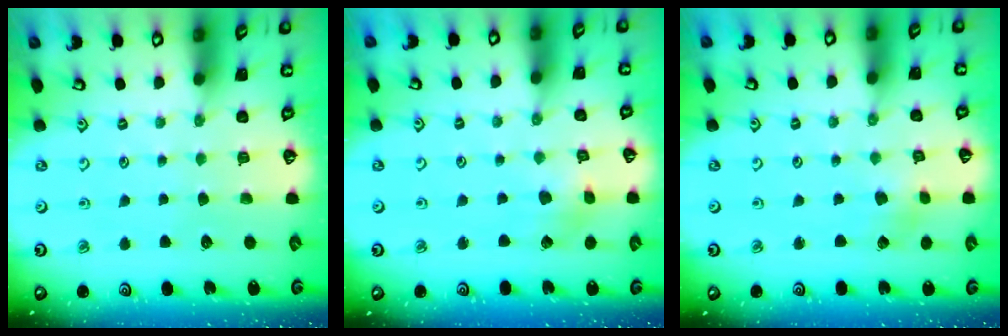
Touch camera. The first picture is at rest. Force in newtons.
{"total": 3.6, "press": 3.6, "slide": 0.5}
{"total": 2.0, "press": 2.0, "slide": 0.3}